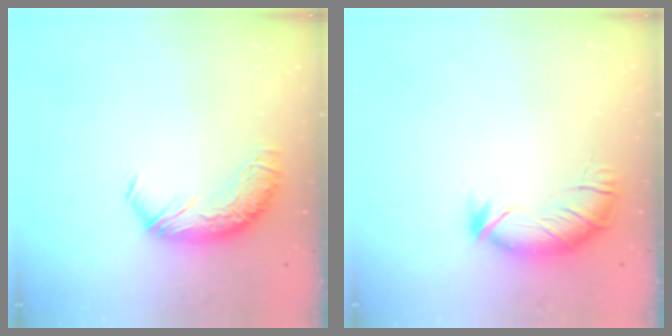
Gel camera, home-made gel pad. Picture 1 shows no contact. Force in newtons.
{"total": 3.5, "press": 3.3, "slide": 0.9}